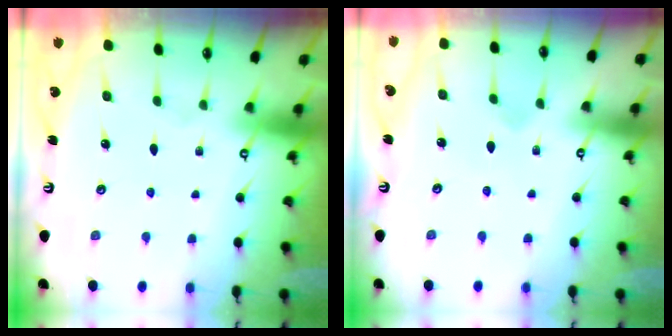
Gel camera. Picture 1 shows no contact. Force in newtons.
{"total": 2.5, "press": 2.5, "slide": 0.1}